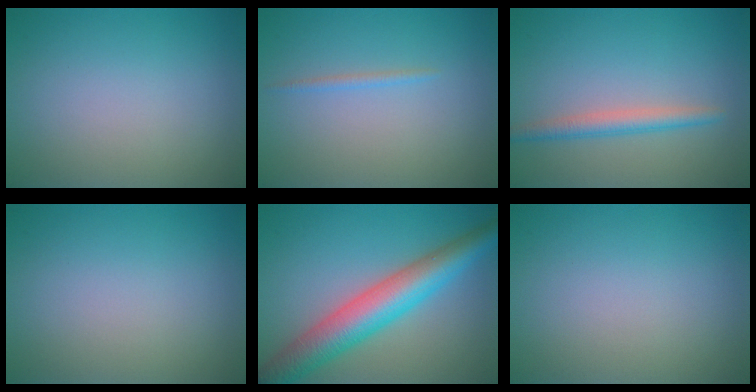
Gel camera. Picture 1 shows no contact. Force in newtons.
{"total": 0.7, "press": 0.7, "slide": 0.1}
{"total": 2.3, "press": 2.3, "slide": 0.1}
{"total": 0.0}
{"total": 7.6, "press": 7.6, "slide": 0.2}
{"total": 0.0}